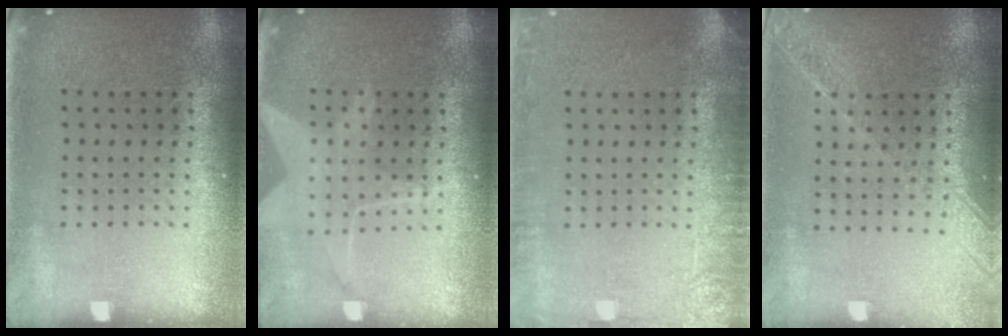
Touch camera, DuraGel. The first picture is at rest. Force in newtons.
{"total": 1.5, "press": 1.3, "slide": 0.6}
{"total": 2.4, "press": 2.3, "slide": 0.3}
{"total": 1.7, "press": 1.5, "slide": 0.8}